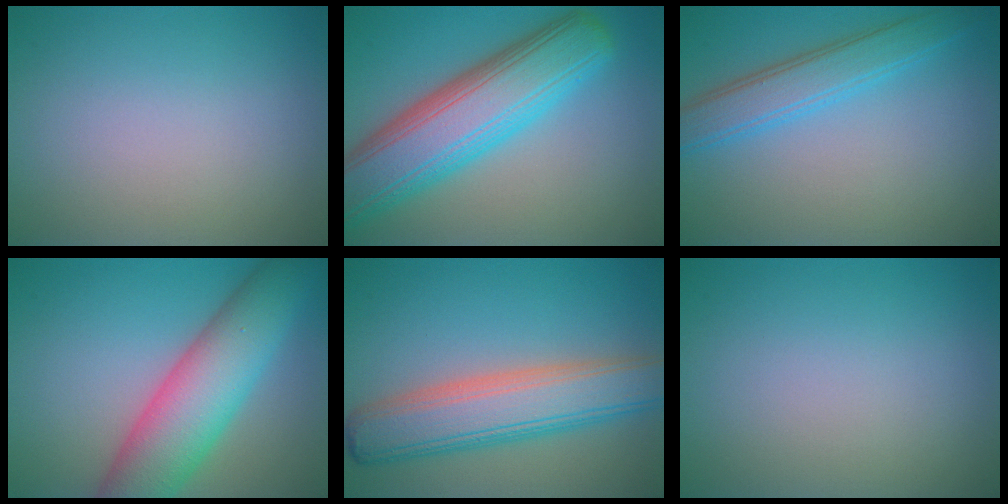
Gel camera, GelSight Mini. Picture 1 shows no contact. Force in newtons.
{"total": 10.4, "press": 10.4, "slide": 0.3}
{"total": 4.0, "press": 4.0, "slide": 0.1}
{"total": 9.5, "press": 9.5, "slide": 0.3}
{"total": 7.7, "press": 7.7, "slide": 0.4}
{"total": 0.0}